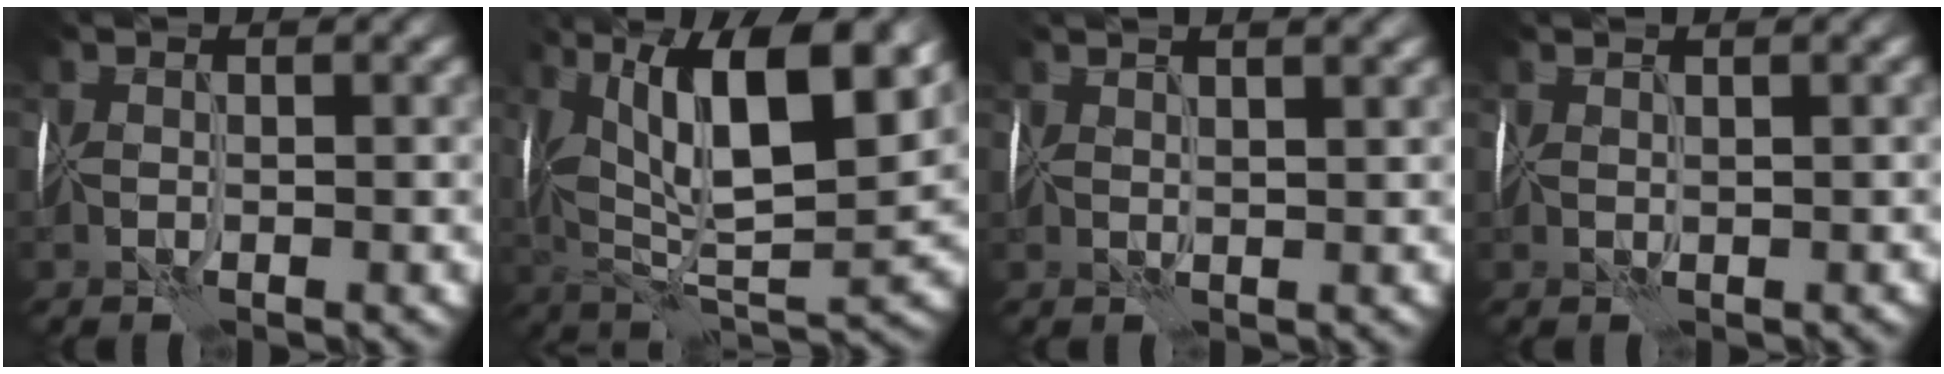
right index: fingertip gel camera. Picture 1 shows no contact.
{"total": 13.2, "force": [6.4, 4.6, 10.6], "torque": [-0.173, 0.021, 0.110]}
{"total": 4.5, "force": [3.1, 1.5, 2.8], "torque": [-0.028, 0.029, 0.037]}
{"total": 1.0, "force": [0.9, -0.3, -0.2], "torque": [0.010, 0.006, 0.018]}